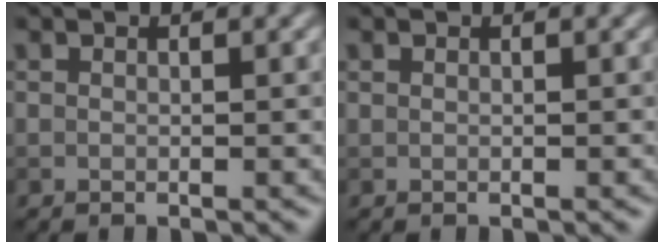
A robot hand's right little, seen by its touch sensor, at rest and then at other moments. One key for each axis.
{"total": 0.0}